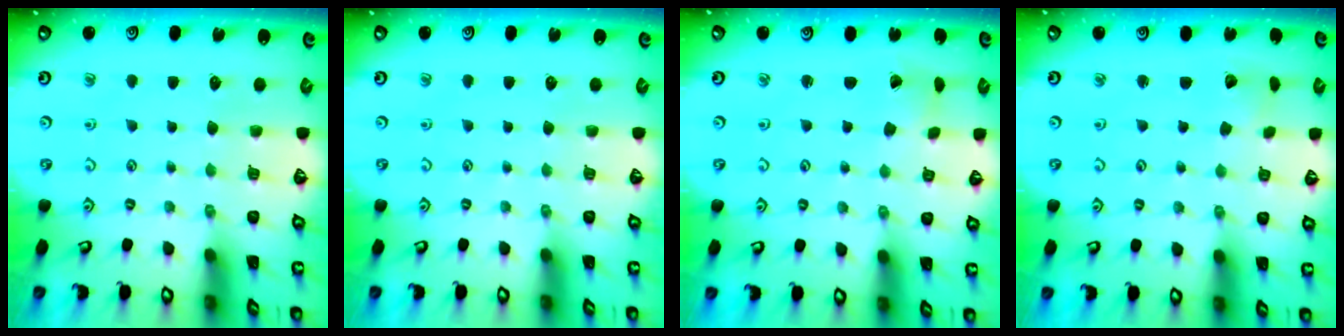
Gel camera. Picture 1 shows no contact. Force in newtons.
{"total": 0.0}
{"total": 1.1, "press": 1.0, "slide": 0.1}
{"total": 2.4, "press": 2.4, "slide": 0.1}